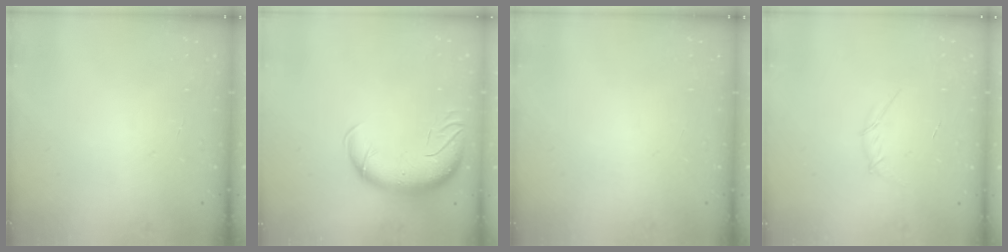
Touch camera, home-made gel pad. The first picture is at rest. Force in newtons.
{"total": 13.7, "press": 13.2, "slide": 3.6}
{"total": 0.0}
{"total": 3.4, "press": 3.3, "slide": 0.9}